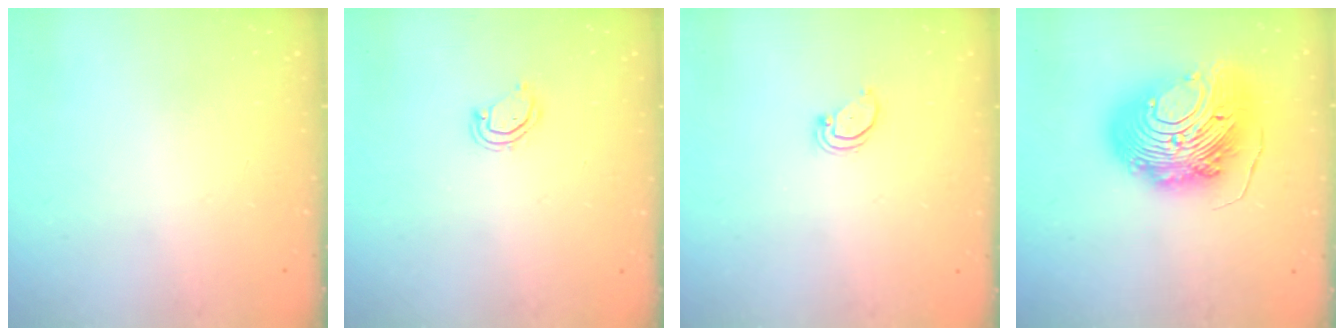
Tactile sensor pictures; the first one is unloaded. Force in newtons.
{"total": 3.4, "press": 3.4, "slide": 0.2}
{"total": 2.0, "press": 2.0, "slide": 0.2}
{"total": 20.9, "press": 20.8, "slide": 2.0}